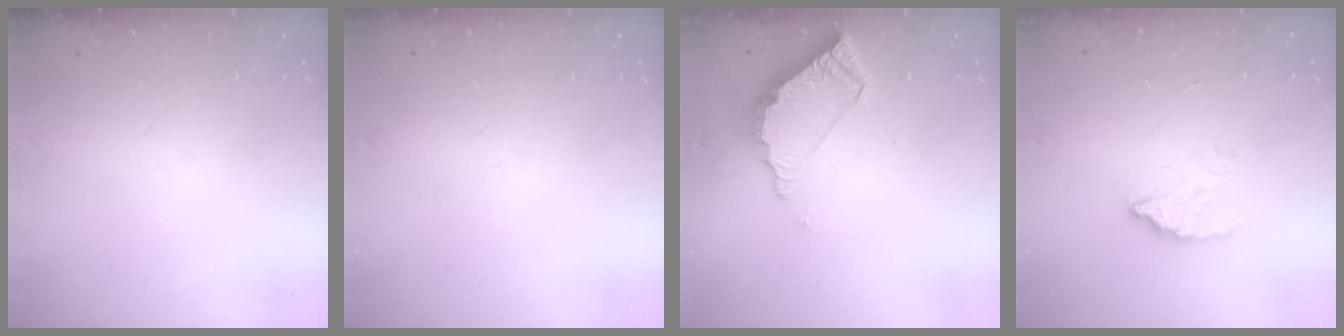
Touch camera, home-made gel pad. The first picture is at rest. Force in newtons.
{"total": 2.1, "press": 2.1, "slide": 0.1}
{"total": 7.7, "press": 7.7, "slide": 0.4}
{"total": 2.9, "press": 2.9, "slide": 0.2}